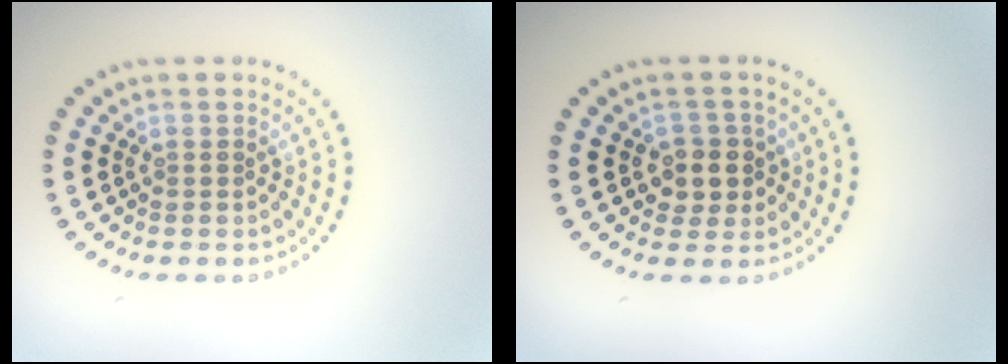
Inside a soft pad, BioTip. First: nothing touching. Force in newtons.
{"total": 2.5, "press": 2.4, "slide": 0.9}